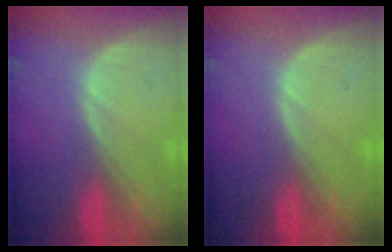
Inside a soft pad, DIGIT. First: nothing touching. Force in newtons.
{"total": 0.0}